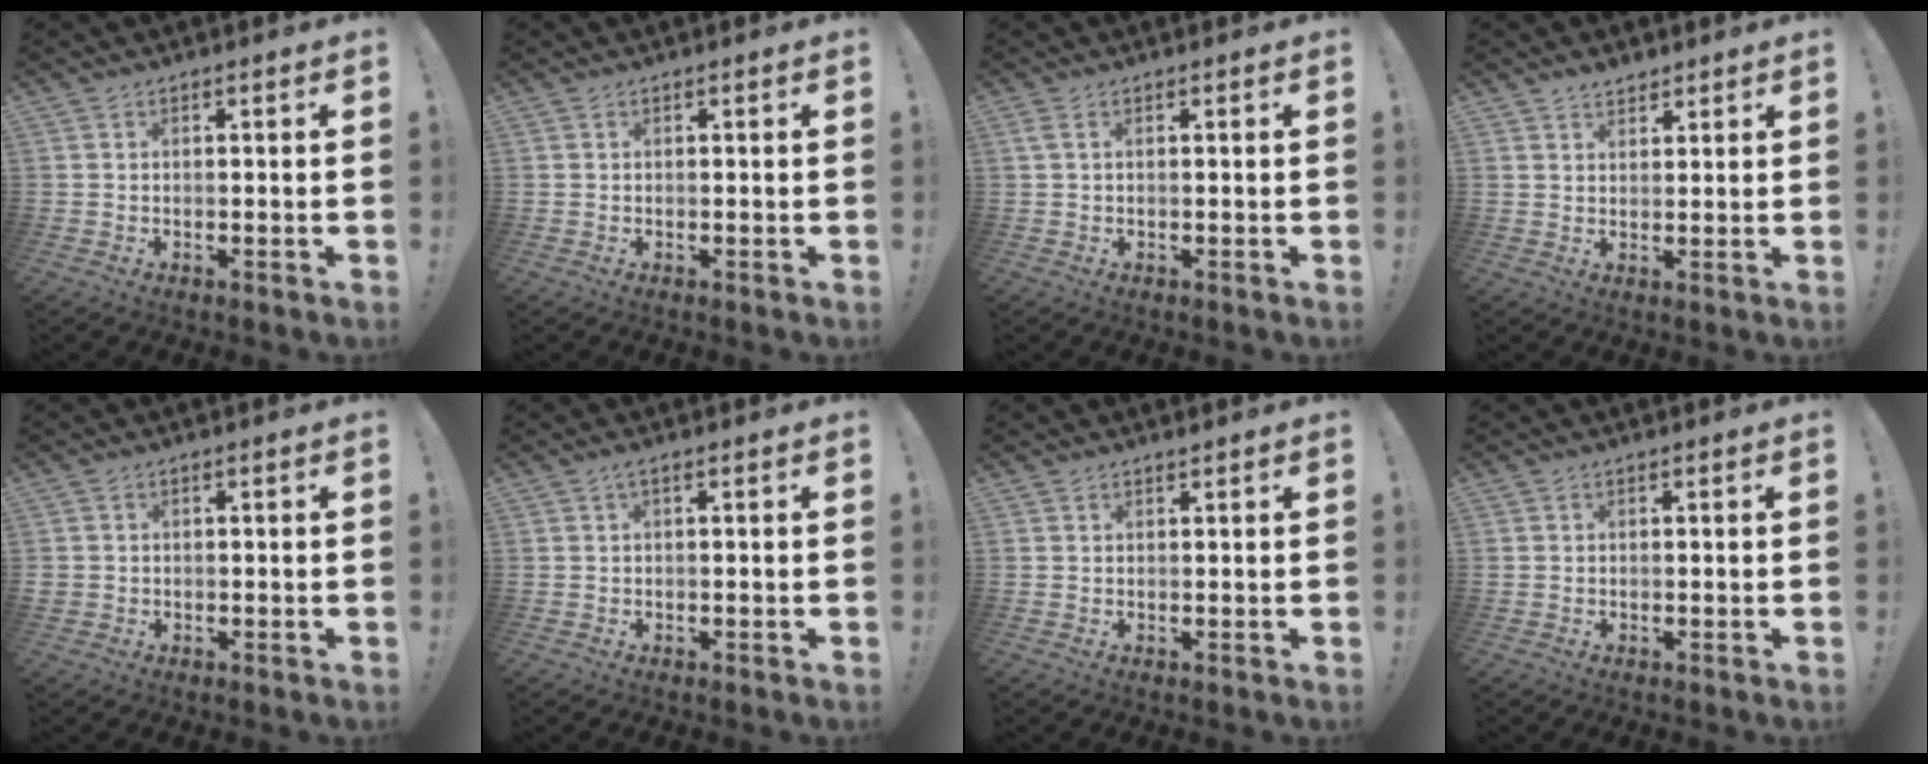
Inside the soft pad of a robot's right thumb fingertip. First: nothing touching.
{"total": 0.0}
{"total": 1.6, "force": [0.6, 0.4, 1.4], "torque": [-0.025, 0.000, 0.010]}
{"total": 3.2, "force": [2.8, 1.5, 0.5], "torque": [0.007, -0.021, 0.049]}
{"total": 1.5, "force": [0.0, 1.4, 0.4], "torque": [-0.009, 0.004, 0.001]}
{"total": 1.2, "force": [0.2, 0.2, 1.1], "torque": [-0.026, 0.003, 0.004]}
{"total": 0.7, "force": [0.7, 0.1, 0.1], "torque": [0.002, -0.003, 0.013]}
{"total": 0.8, "force": [0.2, 0.8, -0.1], "torque": [0.007, -0.001, 0.001]}